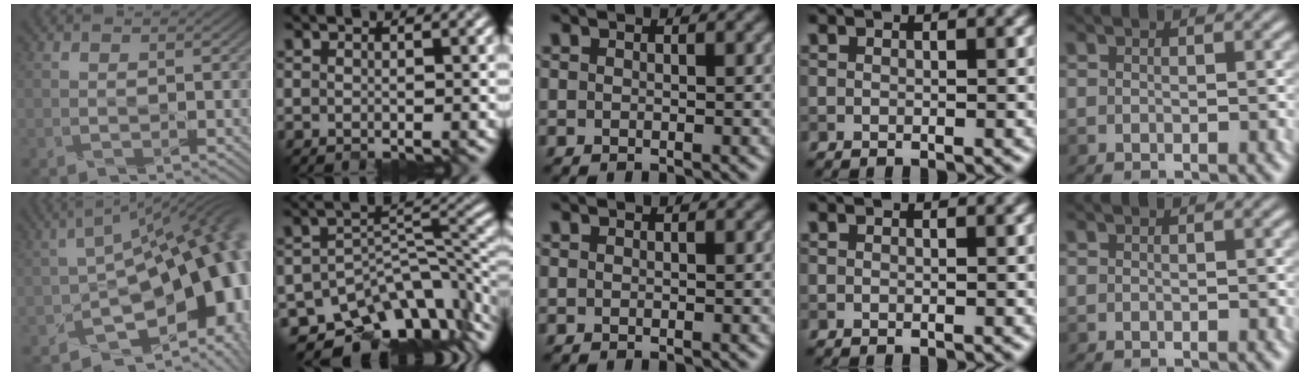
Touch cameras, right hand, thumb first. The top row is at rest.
{"thumb": {"total": 16.2, "force": [-4.8, 8.9, 12.7], "torque": [-0.153, -0.027, -0.059]}, "index": {"total": 10.6, "force": [-8.2, 4.7, 4.8], "torque": [-0.068, -0.011, -0.128]}}